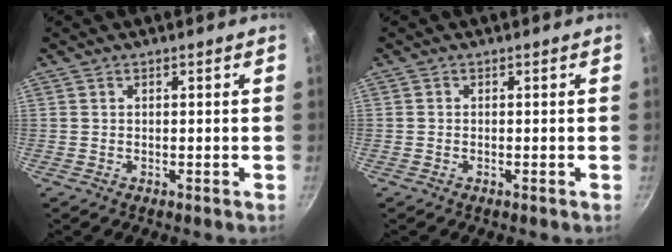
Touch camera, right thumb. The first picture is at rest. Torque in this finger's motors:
{"motor_torque": [-0.08, 0.27, 0.31, -0.03, 0.01]}